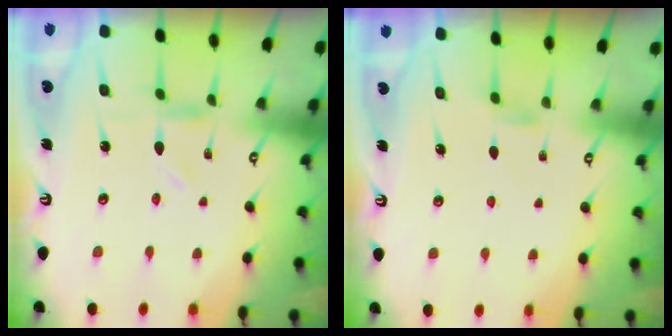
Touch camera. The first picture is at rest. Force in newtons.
{"total": 2.2, "press": 2.1, "slide": 0.5}